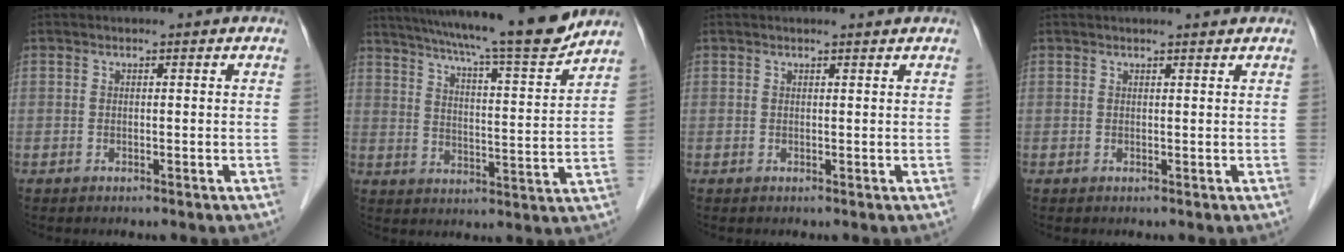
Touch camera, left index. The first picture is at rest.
{"total": 18.7, "force": [16.5, -0.3, 8.9], "torque": [-0.144, -0.019, 0.236]}
{"total": 1.5, "force": [1.4, -0.2, 0.4], "torque": [-0.011, 0.003, 0.020]}
{"total": 1.9, "force": [1.8, -0.2, 0.5], "torque": [-0.011, 0.004, 0.024]}